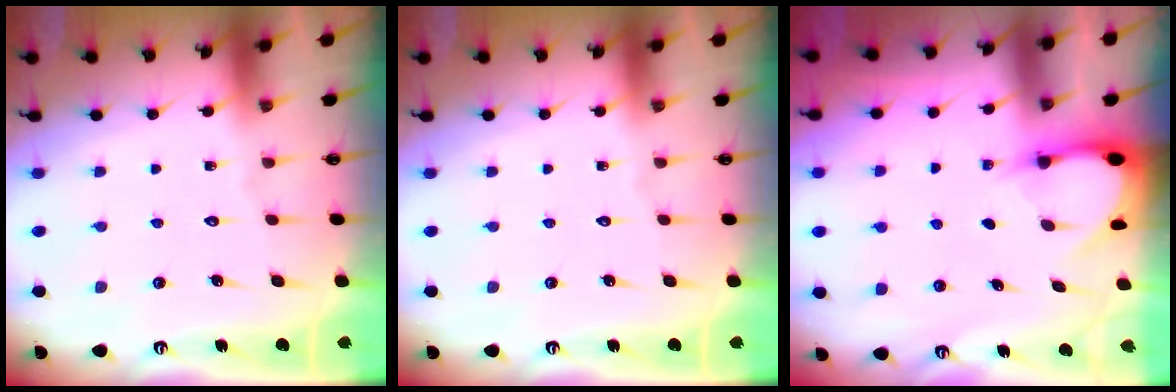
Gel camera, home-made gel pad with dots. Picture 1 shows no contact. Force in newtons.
{"total": 0.0}
{"total": 2.9, "press": 2.9, "slide": 0.3}